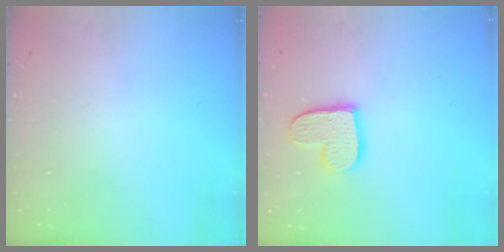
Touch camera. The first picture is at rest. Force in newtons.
{"total": 12.1, "press": 12.0, "slide": 0.9}